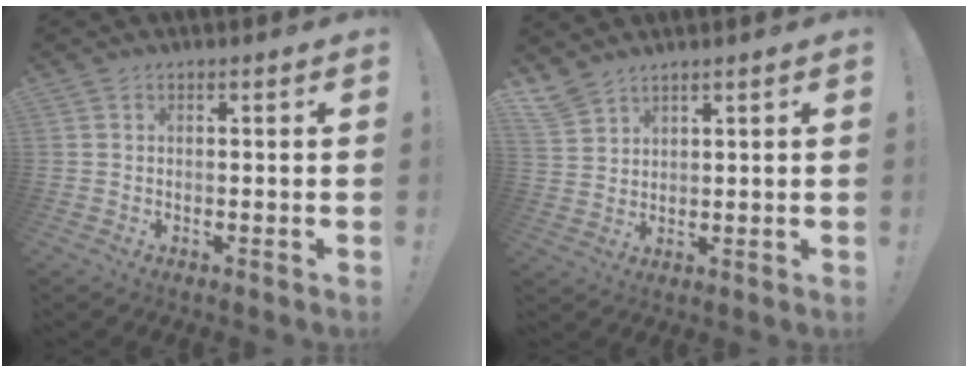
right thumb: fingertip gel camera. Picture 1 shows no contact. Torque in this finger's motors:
{"motor_torque": [0.80, 0.87, 0.49, 0.47, 0.18]}